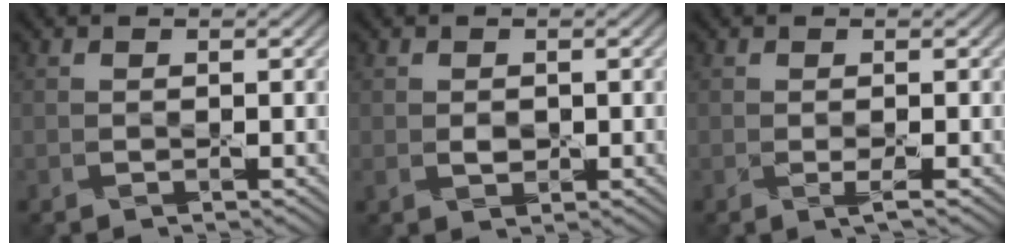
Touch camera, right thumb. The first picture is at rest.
{"total": 1.4, "force": [-0.1, 1.0, 1.0], "torque": [-0.021, -0.006, 0.002]}
{"total": 1.1, "force": [-0.2, 0.1, 1.1], "torque": [-0.023, -0.005, -0.006]}